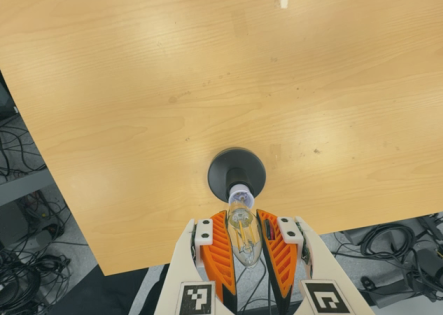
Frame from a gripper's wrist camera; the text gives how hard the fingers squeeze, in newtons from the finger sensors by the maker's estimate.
{"total": 20.9, "left": 23.3, "right": 18.5}